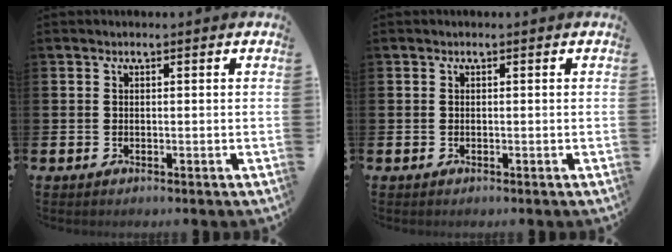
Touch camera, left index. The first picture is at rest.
{"total": 0.0}